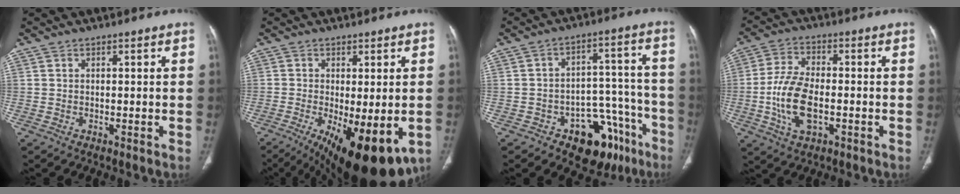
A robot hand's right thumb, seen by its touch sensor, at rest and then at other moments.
{"total": 16.6, "force": [-6.7, 6.2, 13.9], "torque": [-0.190, -0.024, -0.088]}
{"total": 15.4, "force": [-9.1, 9.1, 8.3], "torque": [-0.052, 0.090, -0.122]}
{"total": 11.2, "force": [-2.4, 5.9, 9.2], "torque": [-0.185, 0.010, -0.046]}